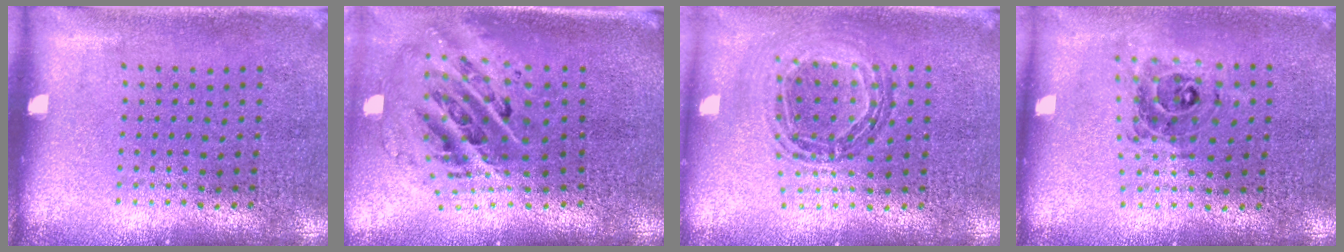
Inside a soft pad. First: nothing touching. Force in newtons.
{"total": 2.7, "press": 1.8, "slide": 1.9}
{"total": 0.7, "press": 0.7, "slide": 0.1}
{"total": 0.8, "press": 0.8, "slide": 0.1}